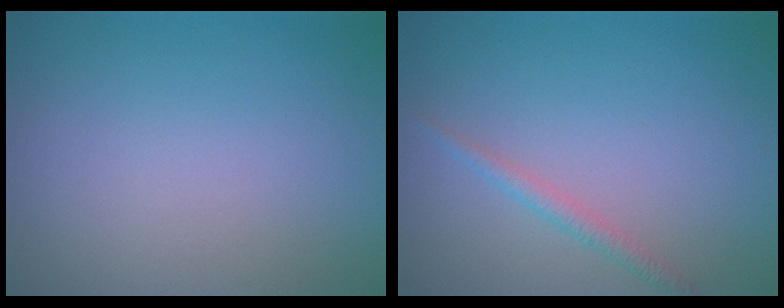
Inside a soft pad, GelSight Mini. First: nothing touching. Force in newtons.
{"total": 1.3, "press": 1.3, "slide": 0.1}